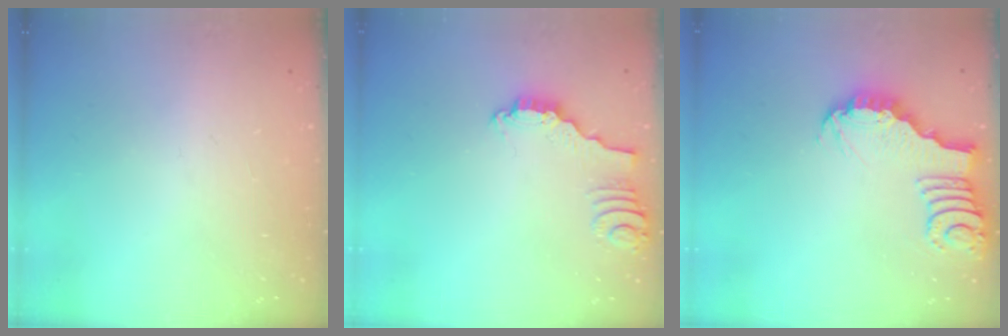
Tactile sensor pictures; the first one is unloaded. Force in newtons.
{"total": 2.3, "press": 2.3, "slide": 0.1}
{"total": 3.2, "press": 3.2, "slide": 0.2}